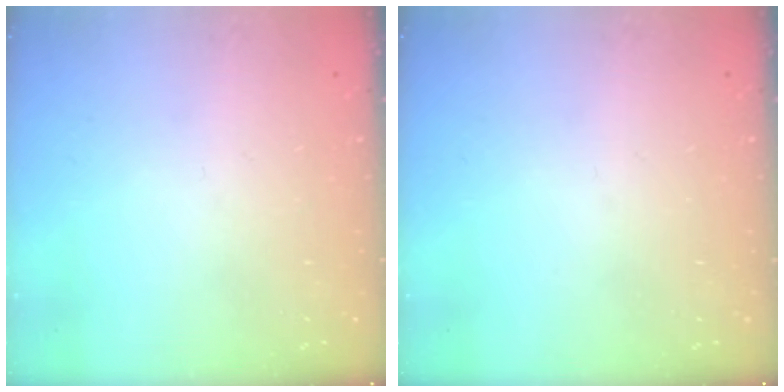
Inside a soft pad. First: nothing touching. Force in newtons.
{"total": 0.0}